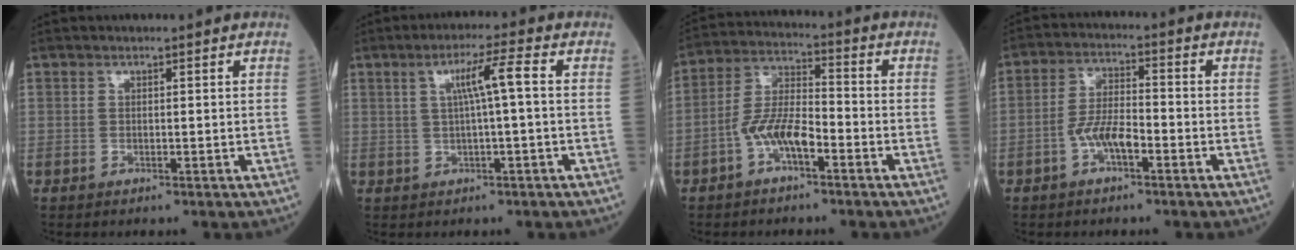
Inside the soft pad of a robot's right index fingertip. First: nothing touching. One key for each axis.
{"total": 5.2, "fx": 0.8, "fy": -0.4, "fz": 5.2, "tx": -0.093, "ty": 0.010, "tz": 0.015}
{"total": 7.6, "fx": -3.4, "fy": 2.5, "fz": 6.3, "tx": -0.131, "ty": 0.017, "tz": -0.066}
{"total": 5.7, "fx": -2.5, "fy": 1.8, "fz": 4.8, "tx": -0.094, "ty": 0.012, "tz": -0.048}